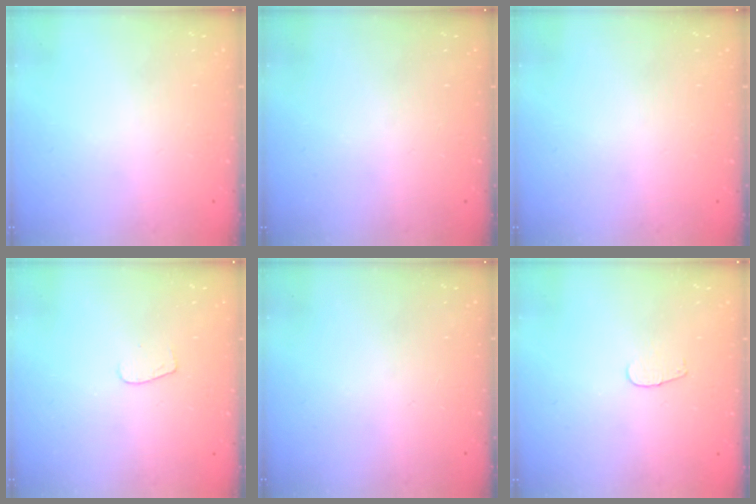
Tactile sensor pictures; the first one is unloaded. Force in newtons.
{"total": 0.0}
{"total": 0.0}
{"total": 3.5, "press": 3.5, "slide": 0.3}
{"total": 0.0}
{"total": 3.4, "press": 3.4, "slide": 0.4}